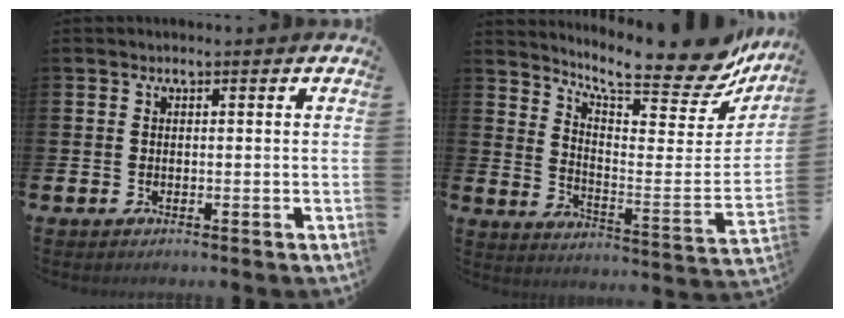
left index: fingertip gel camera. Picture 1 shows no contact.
{"total": 11.0, "force": [9.7, 1.9, 4.8], "torque": [-0.087, -0.086, 0.160]}